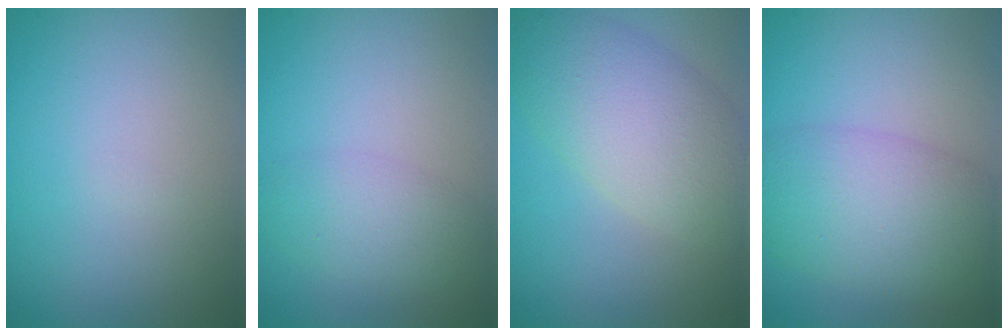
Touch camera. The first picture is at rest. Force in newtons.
{"total": 2.8, "press": 2.8, "slide": 0.1}
{"total": 6.4, "press": 6.3, "slide": 0.5}
{"total": 6.5, "press": 6.5, "slide": 0.2}